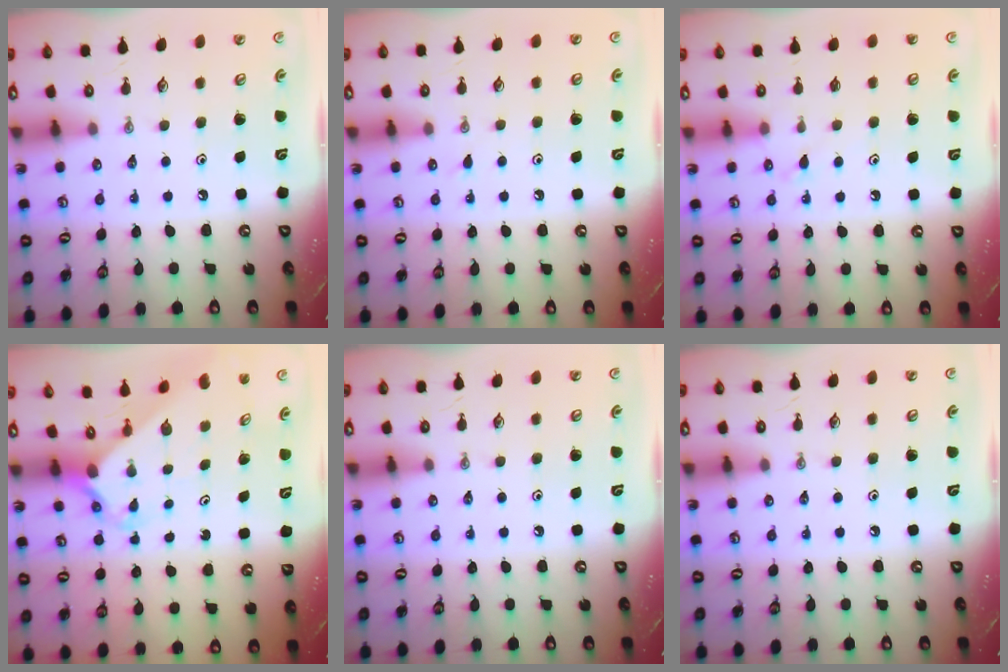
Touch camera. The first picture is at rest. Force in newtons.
{"total": 5.4, "press": 5.4, "slide": 0.4}
{"total": 7.6, "press": 7.6, "slide": 0.5}
{"total": 2.1, "press": 2.1, "slide": 0.2}
{"total": 0.0}
{"total": 0.0}